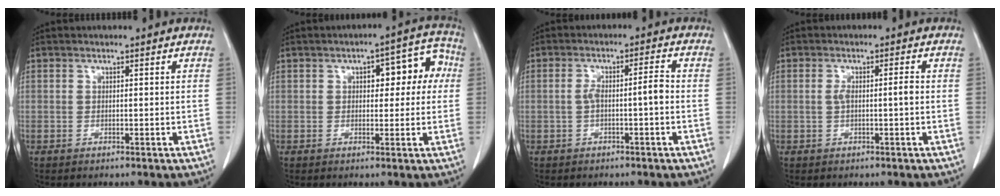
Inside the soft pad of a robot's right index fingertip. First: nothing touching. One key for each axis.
{"total": 7.8, "fx": 1.6, "fy": 3.5, "fz": 6.8, "tx": -0.069, "ty": 0.039, "tz": 0.016}
{"total": 4.1, "fx": -0.8, "fy": 0.5, "fz": 4.0, "tx": -0.074, "ty": 0.018, "tz": -0.007}
{"total": 2.8, "fx": -0.1, "fy": 0.3, "fz": 2.7, "tx": -0.054, "ty": 0.006, "tz": 0.000}